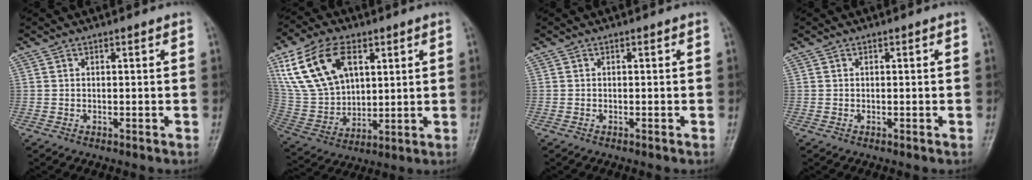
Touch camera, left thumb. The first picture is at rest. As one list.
[{"total": 17.2, "force": [7.3, 10.7, 11.3], "torque": [-0.194, -0.016, 0.150]}, {"total": 0.0}, {"total": 0.0}]